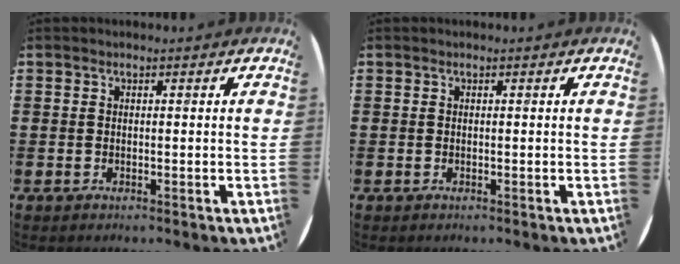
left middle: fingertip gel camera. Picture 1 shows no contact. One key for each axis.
{"total": 0.0}